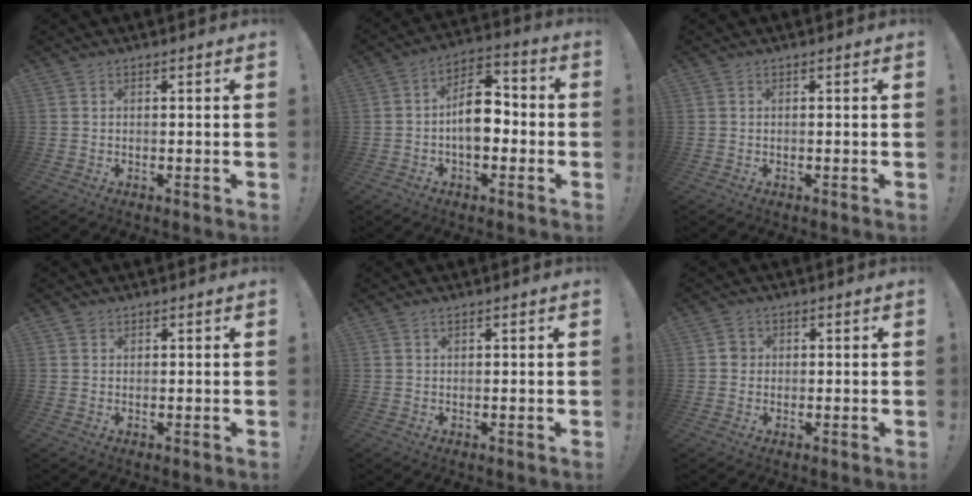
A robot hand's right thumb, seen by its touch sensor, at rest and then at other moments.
{"total": 12.1, "force": [-2.1, 7.7, 9.2], "torque": [-0.142, 0.026, -0.035]}
{"total": 0.0}
{"total": 1.1, "force": [0.9, 0.7, 0.0], "torque": [0.007, -0.003, 0.016]}
{"total": 1.0, "force": [0.7, 0.4, 0.5], "torque": [-0.012, 0.000, 0.013]}
{"total": 2.8, "force": [-0.1, 2.7, 0.8], "torque": [-0.003, 0.005, -0.003]}